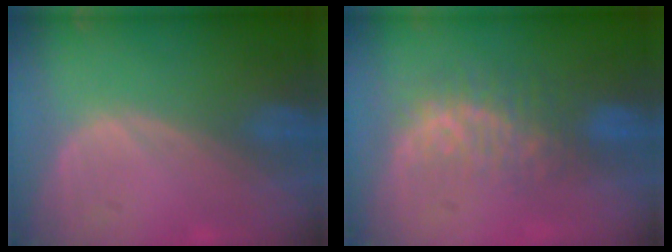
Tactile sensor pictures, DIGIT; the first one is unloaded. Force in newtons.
{"total": 8.1, "press": 7.0, "slide": 4.2}